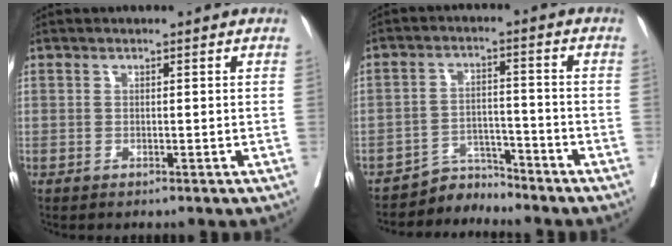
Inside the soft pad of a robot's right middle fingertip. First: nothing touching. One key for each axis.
{"total": 4.4, "fx": -4.2, "fy": 0.6, "fz": -0.9, "tx": 0.023, "ty": 0.007, "tz": -0.072}